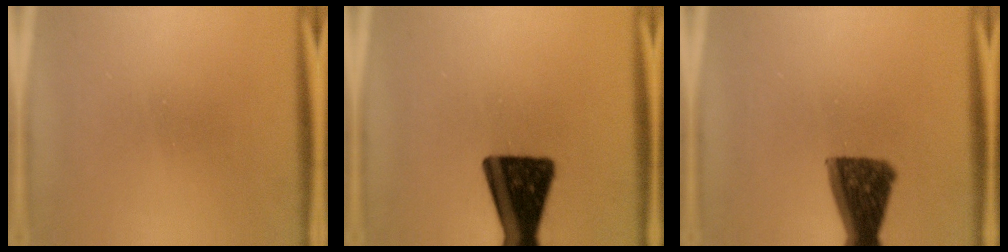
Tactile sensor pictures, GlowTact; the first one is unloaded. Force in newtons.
{"total": 17.8}
{"total": 11.1}